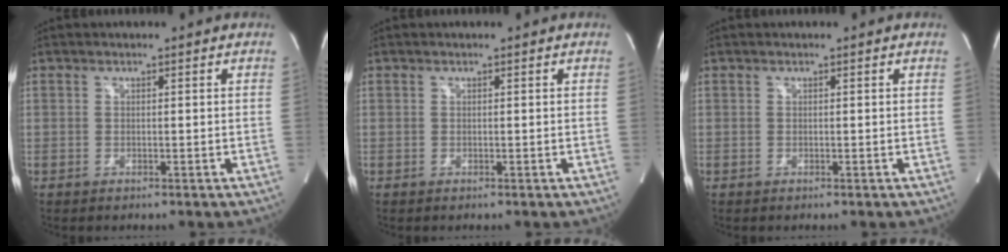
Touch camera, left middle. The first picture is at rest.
{"total": 0.0}
{"total": 0.0}